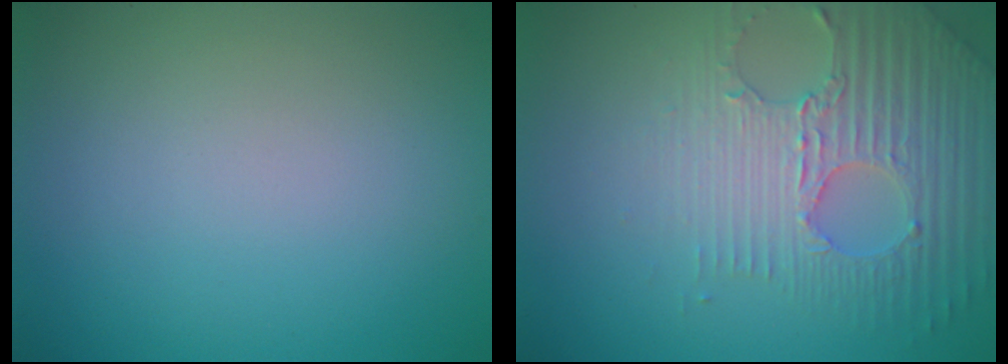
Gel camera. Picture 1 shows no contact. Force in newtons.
{"total": 4.7, "press": 4.3, "slide": 2.0}